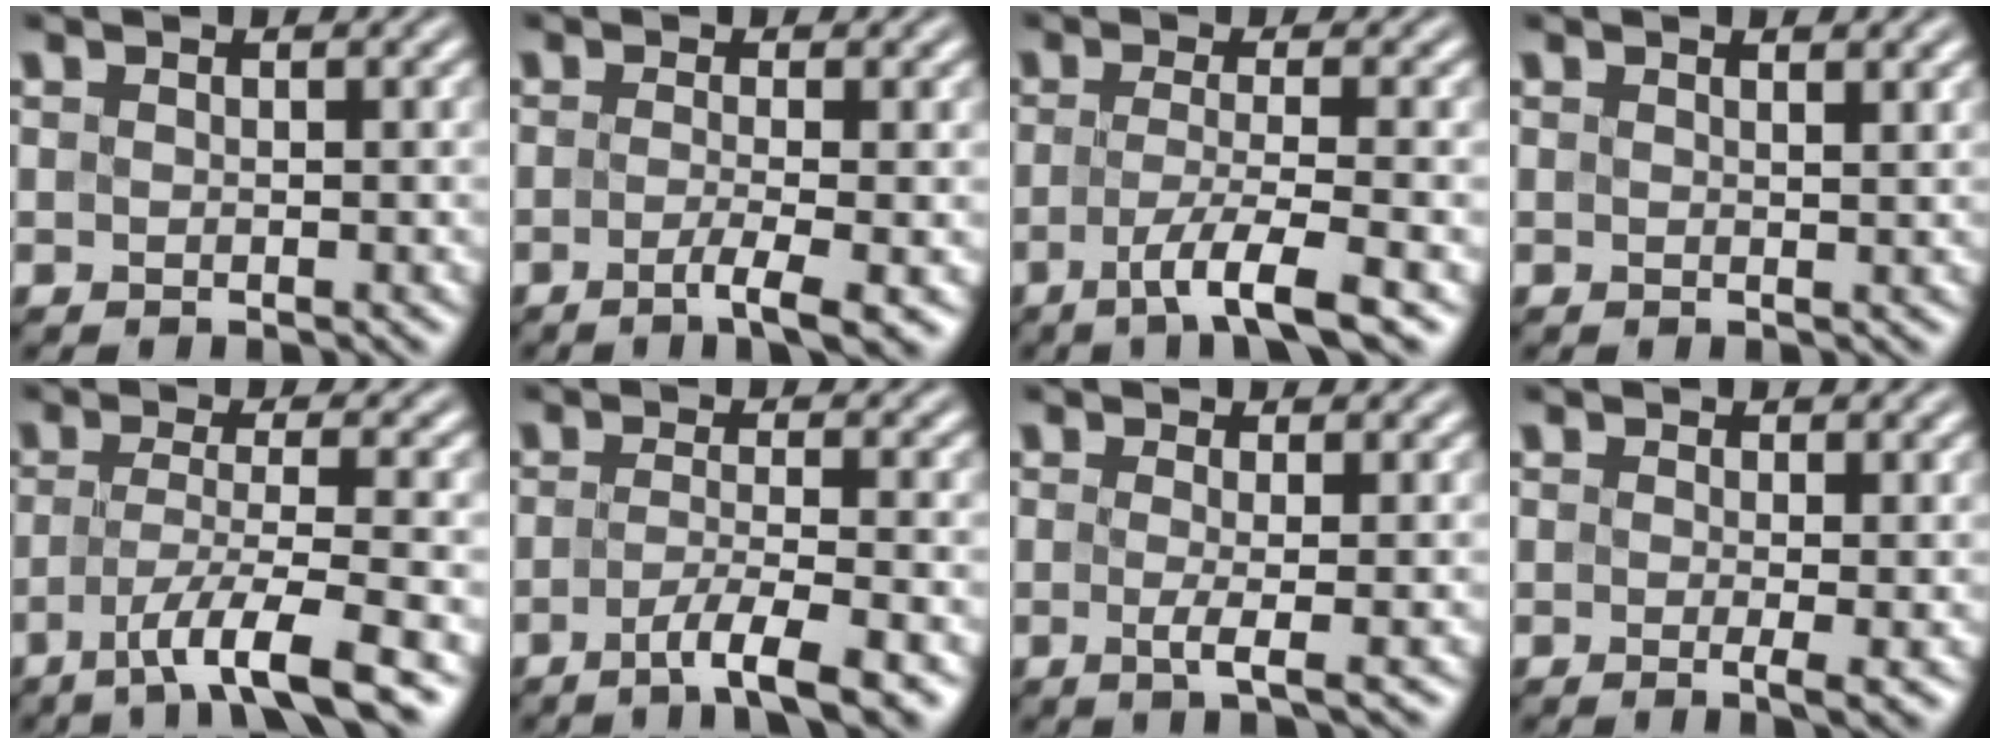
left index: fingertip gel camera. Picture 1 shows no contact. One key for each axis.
{"total": 3.6, "fx": -1.4, "fy": 0.7, "fz": 3.2, "tx": -0.047, "ty": -0.007, "tz": -0.029}
{"total": 4.8, "fx": -2.1, "fy": 0.8, "fz": 4.3, "tx": -0.071, "ty": -0.010, "tz": -0.044}
{"total": 1.5, "fx": 0.9, "fy": 0.5, "fz": 1.1, "tx": -0.008, "ty": 0.002, "tz": 0.002}
{"total": 6.0, "fx": -2.9, "fy": 0.9, "fz": 5.1, "tx": -0.085, "ty": -0.007, "tz": -0.056}
{"total": 4.8, "fx": -2.4, "fy": 0.8, "fz": 4.1, "tx": -0.063, "ty": -0.007, "tz": -0.048}
{"total": 2.5, "fx": -0.4, "fy": 0.4, "fz": 2.4, "tx": -0.039, "ty": -0.007, "tz": -0.010}
{"total": 2.3, "fx": -0.3, "fy": 0.4, "fz": 2.2, "tx": -0.027, "ty": -0.011, "tz": -0.004}